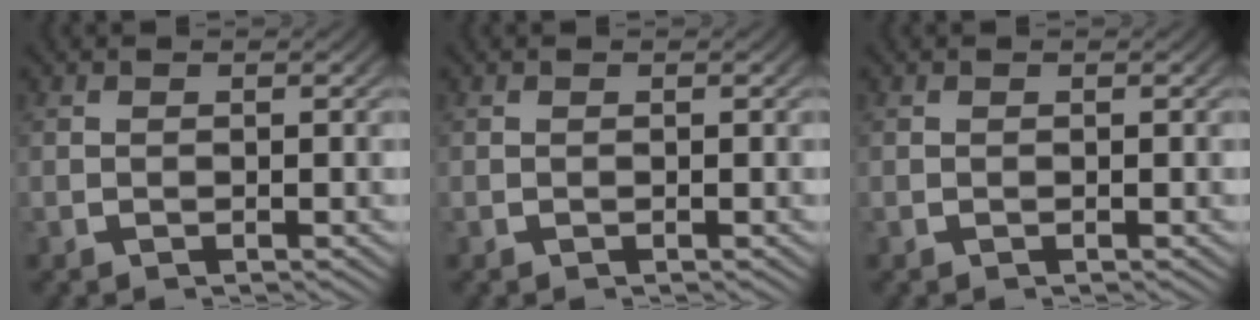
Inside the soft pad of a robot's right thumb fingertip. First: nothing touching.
{"total": 0.0}
{"total": 0.0}